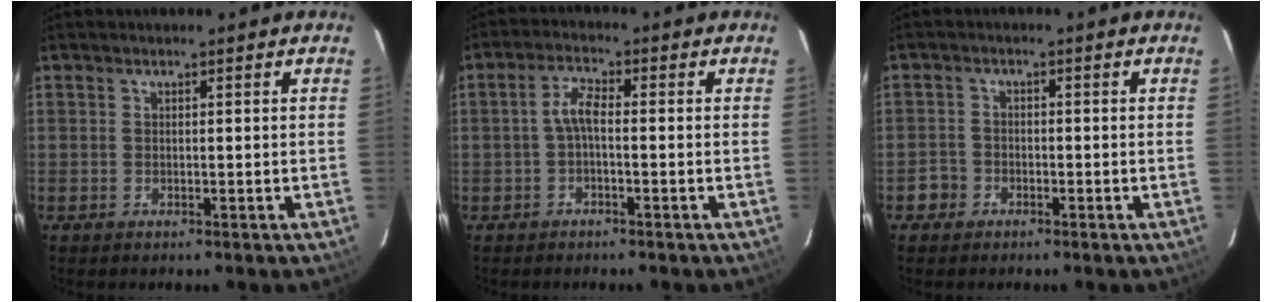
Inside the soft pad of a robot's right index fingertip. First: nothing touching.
{"total": 3.1, "force": [-0.9, 0.8, 2.9], "torque": [-0.065, 0.011, -0.019]}
{"total": 3.0, "force": [-1.8, 2.4, 0.2], "torque": [-0.005, 0.011, -0.033]}